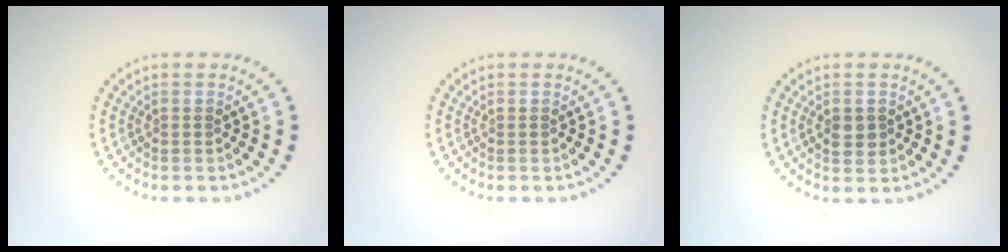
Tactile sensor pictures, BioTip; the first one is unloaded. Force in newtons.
{"total": 0.0}
{"total": 1.8, "press": 1.8, "slide": 0.2}